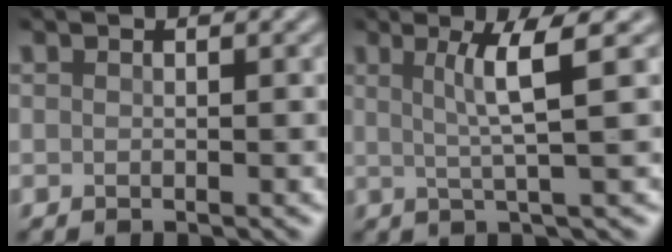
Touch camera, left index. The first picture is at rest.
{"total": 4.2, "force": [1.2, 0.5, 4.0], "torque": [-0.069, 0.001, 0.022]}